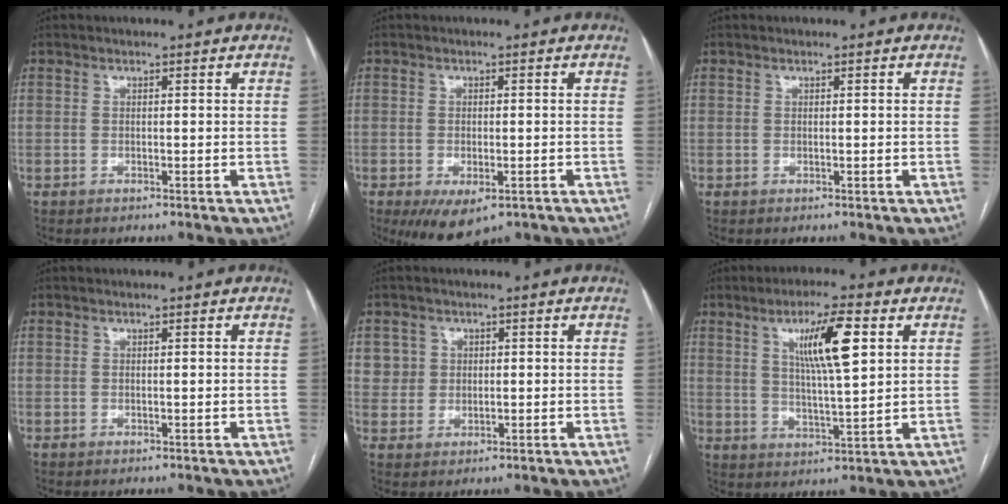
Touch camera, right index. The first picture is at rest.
{"total": 6.8, "force": [-3.9, 3.0, 4.8], "torque": [-0.075, -0.013, -0.055]}
{"total": 0.0}
{"total": 0.0}
{"total": 3.2, "force": [1.0, 3.1, 0.0], "torque": [0.015, 0.002, 0.015]}
{"total": 9.8, "force": [3.7, 1.0, 9.1], "torque": [-0.158, 0.004, 0.063]}